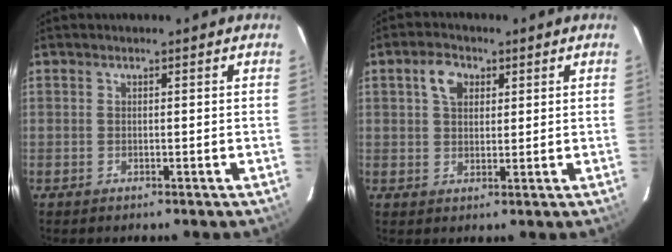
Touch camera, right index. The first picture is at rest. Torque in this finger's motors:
{"motor_torque": [0.07, 0.05, 0.23, 0.04]}